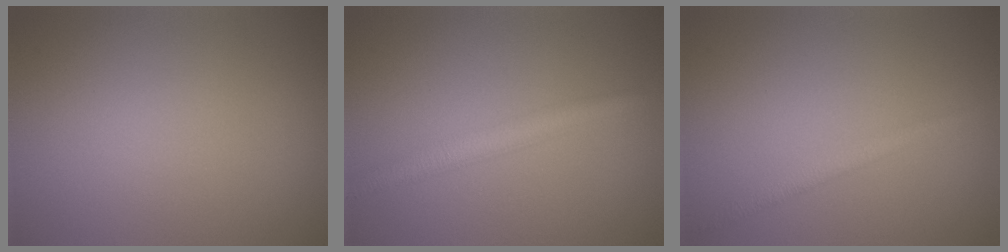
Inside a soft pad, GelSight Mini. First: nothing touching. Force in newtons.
{"total": 2.7, "press": 2.7, "slide": 0.1}
{"total": 1.3, "press": 1.3, "slide": 0.0}